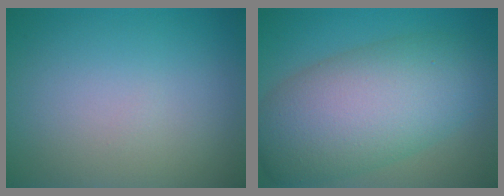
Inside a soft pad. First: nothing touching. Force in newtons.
{"total": 10.5, "press": 10.5, "slide": 0.2}